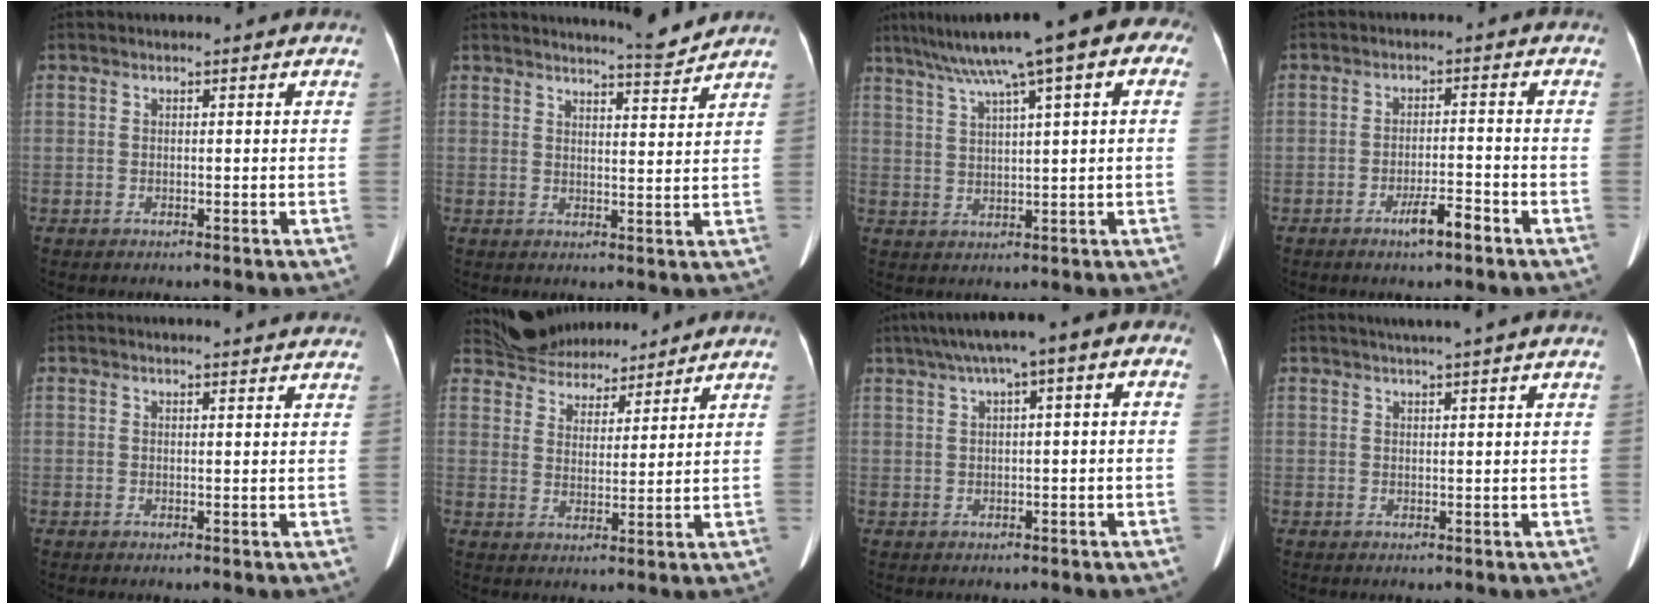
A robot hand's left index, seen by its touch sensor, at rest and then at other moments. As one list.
[{"total": 4.5, "force": [4.4, -0.9, 0.4], "torque": [-0.018, -0.020, 0.061]}, {"total": 15.6, "force": [8.7, 2.2, 12.7], "torque": [-0.204, 0.056, 0.124]}, {"total": 4.1, "force": [-2.8, 0.4, 2.9], "torque": [-0.053, -0.003, -0.048]}, {"total": 4.6, "force": [4.4, 0.1, 1.2], "torque": [-0.014, 0.010, 0.041]}, {"total": 10.7, "force": [10.0, 3.8, 1.4], "torque": [-0.020, 0.015, 0.163]}, {"total": 8.7, "force": [2.9, 1.9, 8.0], "torque": [-0.129, 0.046, 0.038]}, {"total": 3.2, "force": [2.5, -0.9, 1.8], "torque": [-0.018, 0.012, 0.039]}]